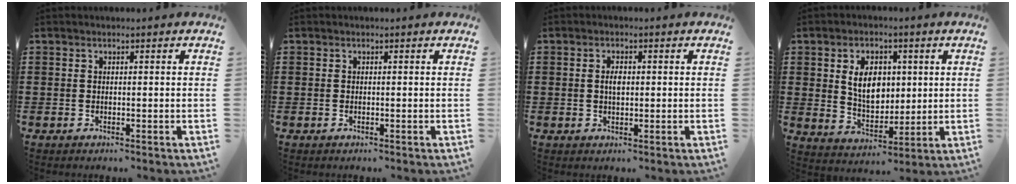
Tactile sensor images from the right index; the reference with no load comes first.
{"total": 0.0}
{"total": 2.1, "force": [0.2, 0.9, 1.9], "torque": [-0.038, 0.006, 0.001]}
{"total": 7.4, "force": [1.6, 5.0, 5.1], "torque": [-0.091, 0.008, 0.022]}